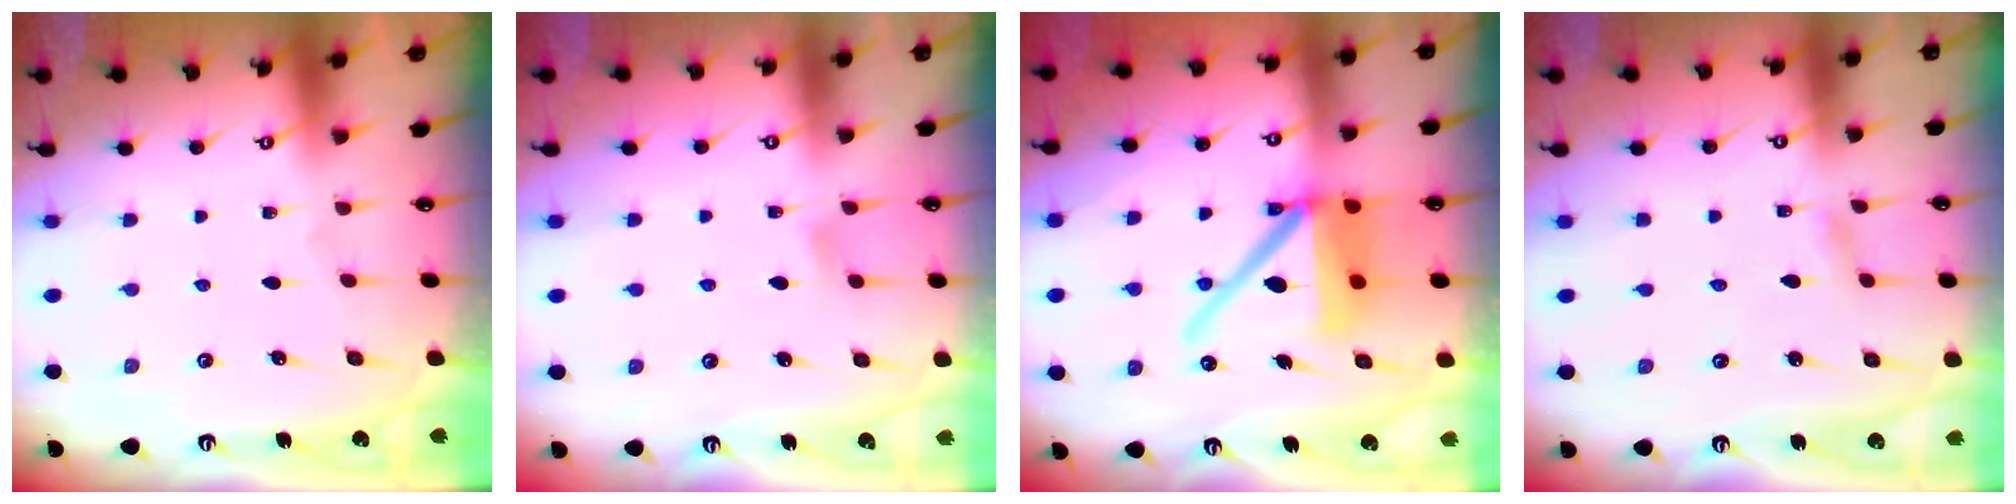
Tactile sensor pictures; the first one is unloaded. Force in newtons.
{"total": 5.2, "press": 5.2, "slide": 0.7}
{"total": 16.3, "press": 16.2, "slide": 2.1}
{"total": 1.5, "press": 1.5, "slide": 0.1}